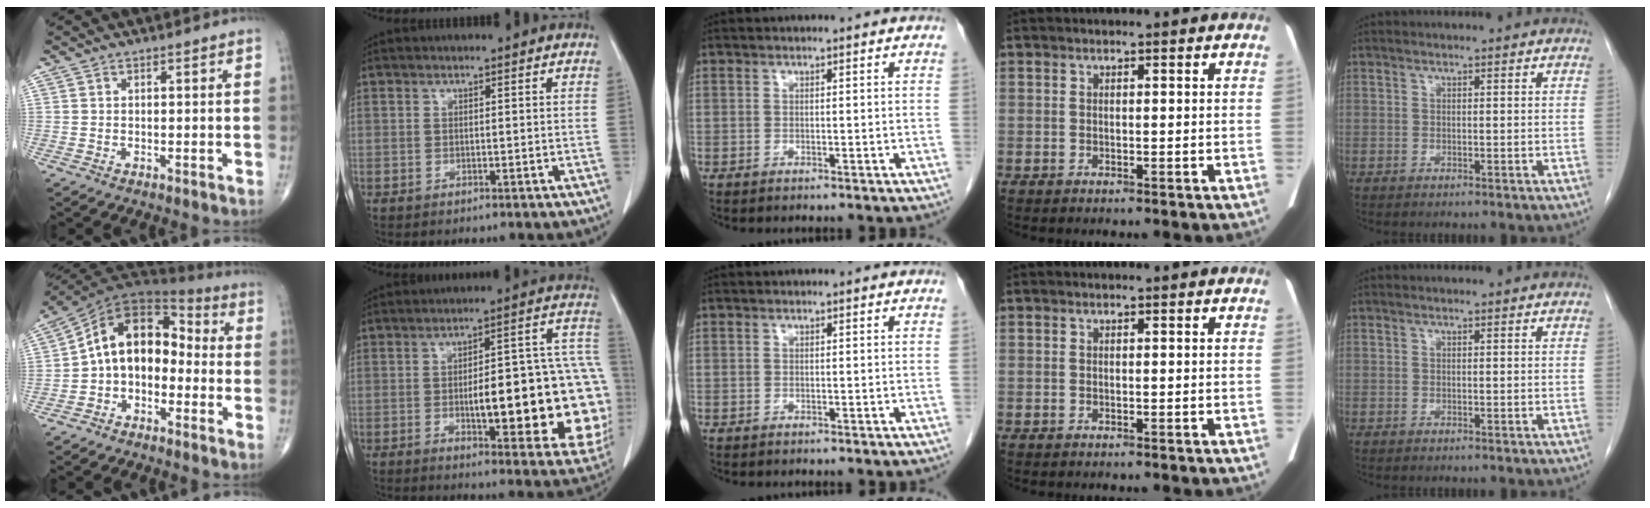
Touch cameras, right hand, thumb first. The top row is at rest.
{"thumb": {"total": 12.7, "force": [-2.0, 8.8, 8.9], "torque": [-0.119, 0.065, -0.051]}, "index": {"total": 24.1, "force": [-3.1, 6.2, 23.1], "torque": [-0.214, 0.032, -0.025]}}